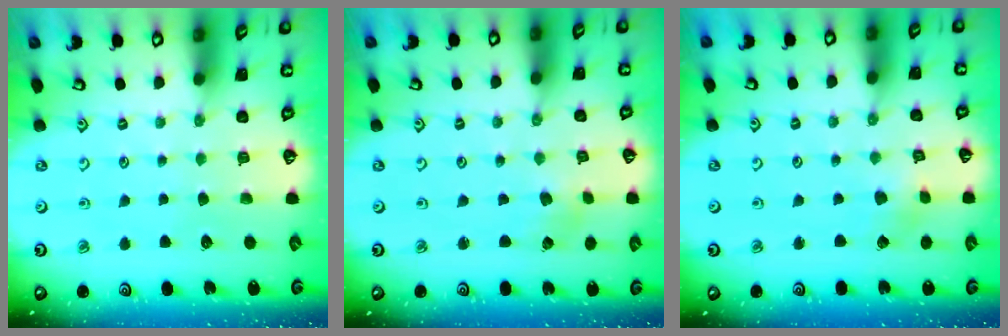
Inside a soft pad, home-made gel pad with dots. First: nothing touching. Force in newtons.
{"total": 2.7, "press": 2.7, "slide": 0.3}
{"total": 2.1, "press": 2.1, "slide": 0.1}